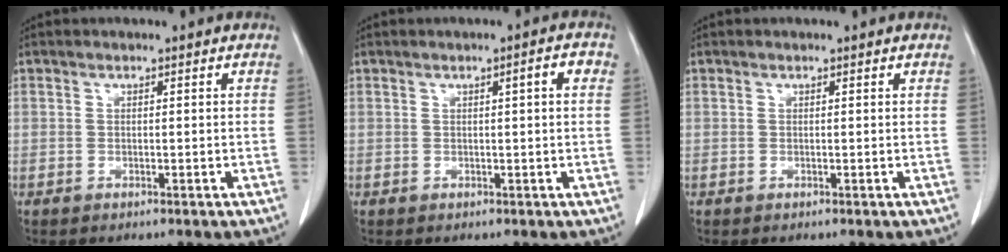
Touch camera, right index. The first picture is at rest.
{"total": 2.5, "force": [0.7, 0.2, 2.4], "torque": [-0.033, 0.006, 0.009]}
{"total": 0.0}